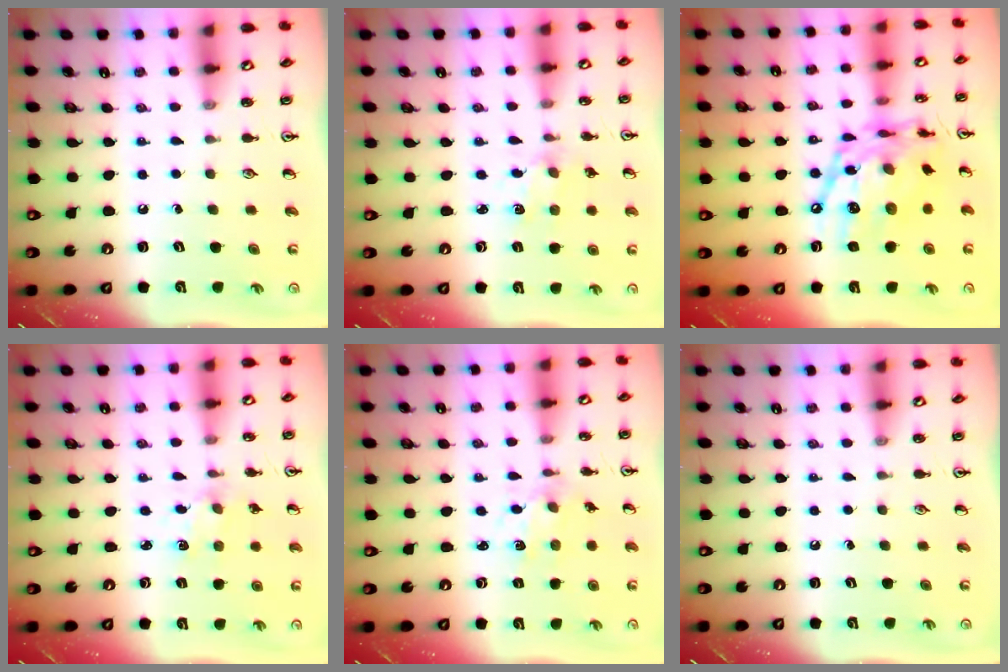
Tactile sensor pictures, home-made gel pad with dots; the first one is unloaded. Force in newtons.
{"total": 2.1, "press": 2.1, "slide": 0.3}
{"total": 18.0, "press": 17.9, "slide": 1.5}
{"total": 2.1, "press": 2.1, "slide": 0.3}
{"total": 2.6, "press": 2.5, "slide": 0.4}
{"total": 0.0}